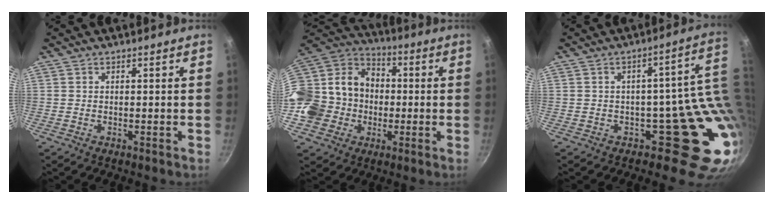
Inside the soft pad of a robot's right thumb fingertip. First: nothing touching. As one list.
[{"total": 24.0, "force": [-3.5, 21.0, 11.1], "torque": [-0.226, 0.059, -0.060]}, {"total": 10.5, "force": [1.1, 7.3, 7.4], "torque": [-0.016, 0.009, 0.024]}]